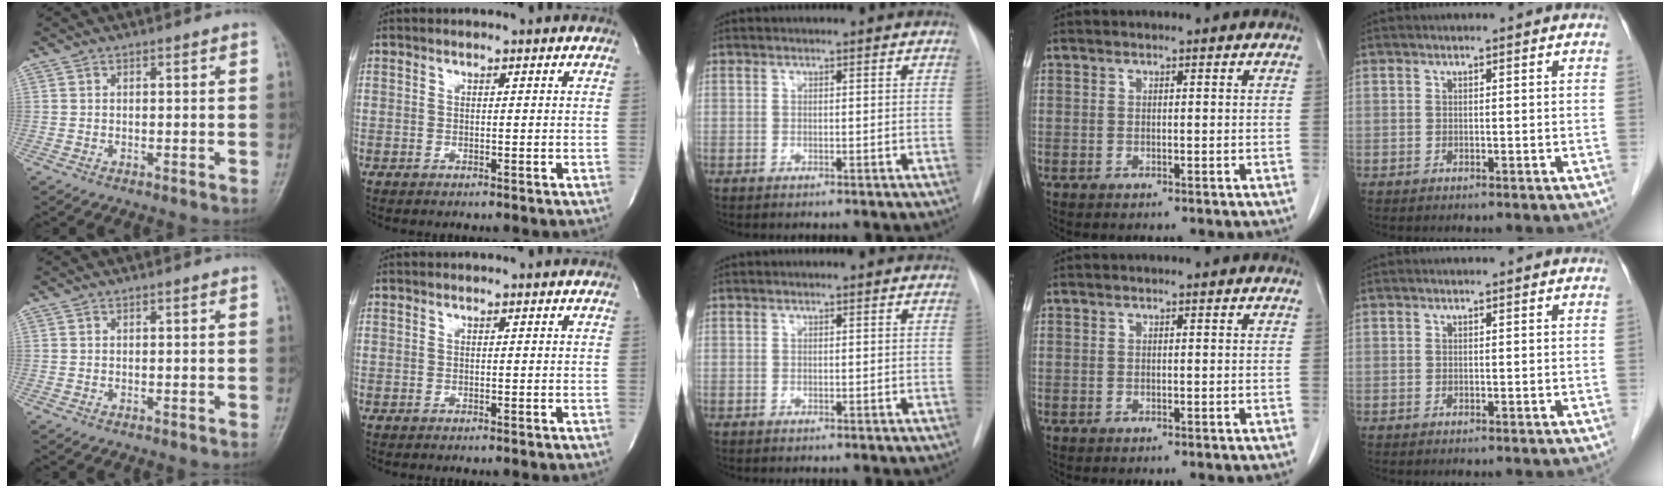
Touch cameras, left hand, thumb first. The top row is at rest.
{}